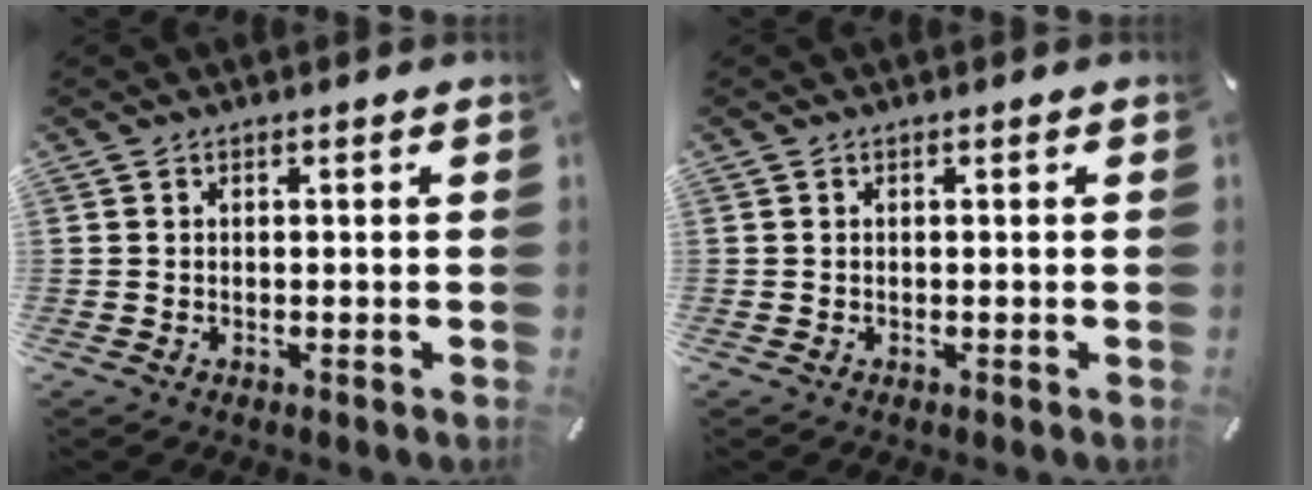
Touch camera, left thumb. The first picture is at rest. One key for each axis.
{"total": 0.0}